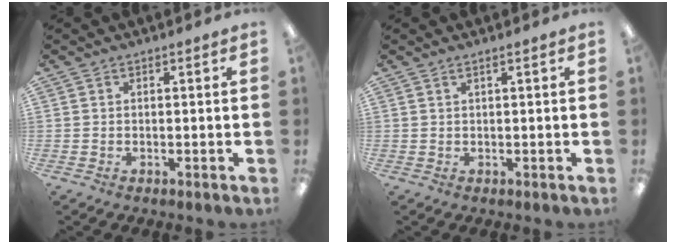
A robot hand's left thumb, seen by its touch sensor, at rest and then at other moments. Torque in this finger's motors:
{"motor_torque": [-0.32, -0.24, -0.54, 0.02, 0.03]}